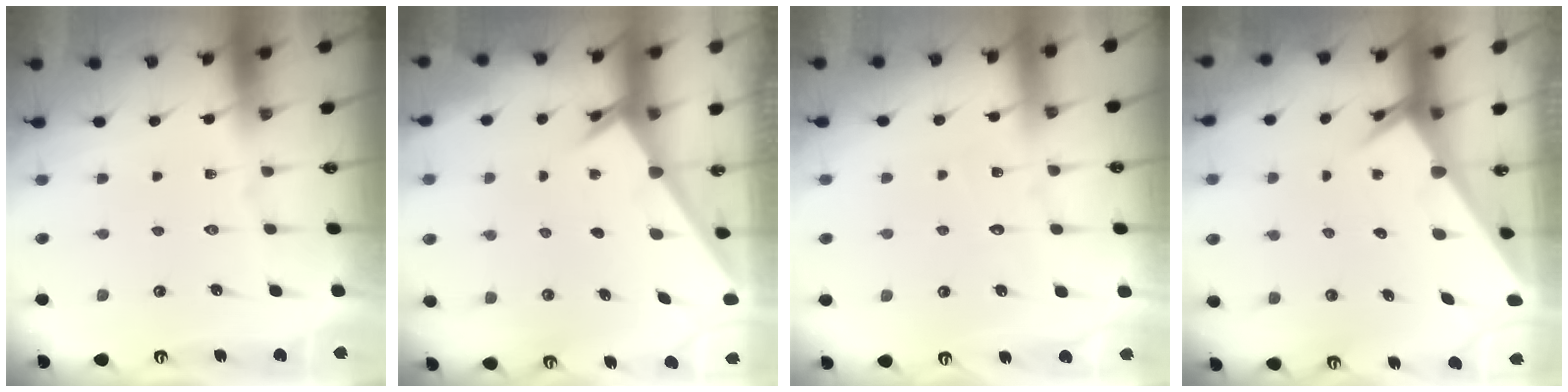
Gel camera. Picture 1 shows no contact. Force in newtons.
{"total": 2.4, "press": 2.4, "slide": 0.2}
{"total": 3.2, "press": 3.2, "slide": 0.4}
{"total": 2.5, "press": 2.5, "slide": 0.1}